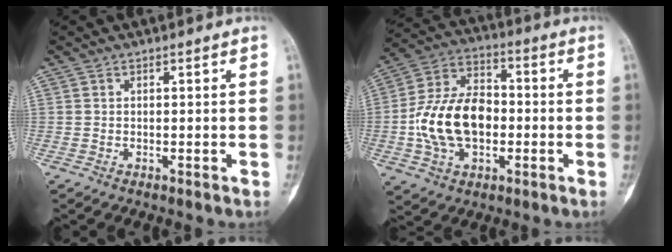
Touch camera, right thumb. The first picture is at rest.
{"total": 16.2, "force": [-2.1, 10.6, 12.1], "torque": [-0.214, 0.031, -0.036]}